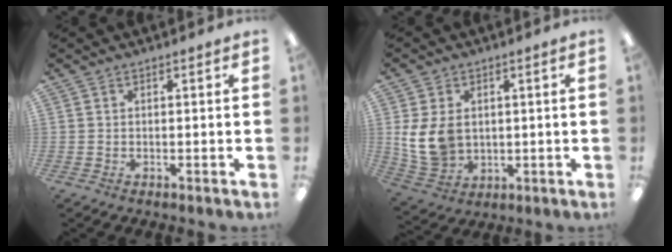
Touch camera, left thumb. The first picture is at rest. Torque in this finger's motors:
{"motor_torque": [-0.21, 0.77, 0.63, -0.58, 0.08]}